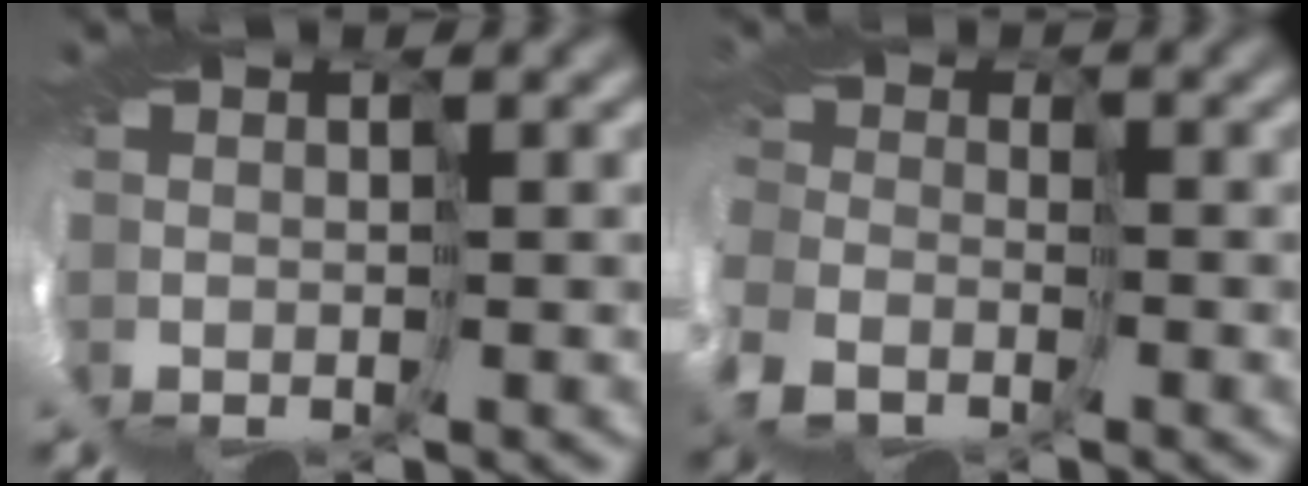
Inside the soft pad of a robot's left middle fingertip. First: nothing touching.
{"total": 7.7, "force": [-4.8, 5.3, 2.7], "torque": [-0.089, -0.033, -0.074]}